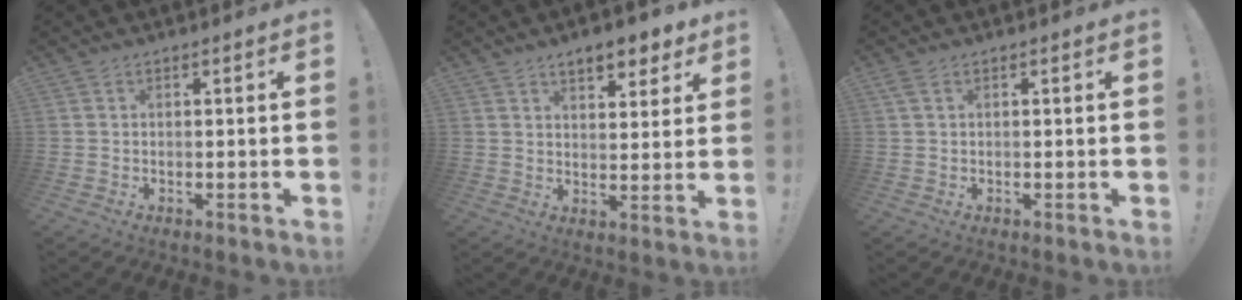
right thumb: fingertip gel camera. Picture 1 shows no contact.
{"total": 7.7, "force": [5.6, 3.3, 4.1], "torque": [-0.053, -0.029, 0.099]}
{"total": 1.6, "force": [0.7, 0.6, 1.3], "torque": [-0.027, 0.002, 0.012]}